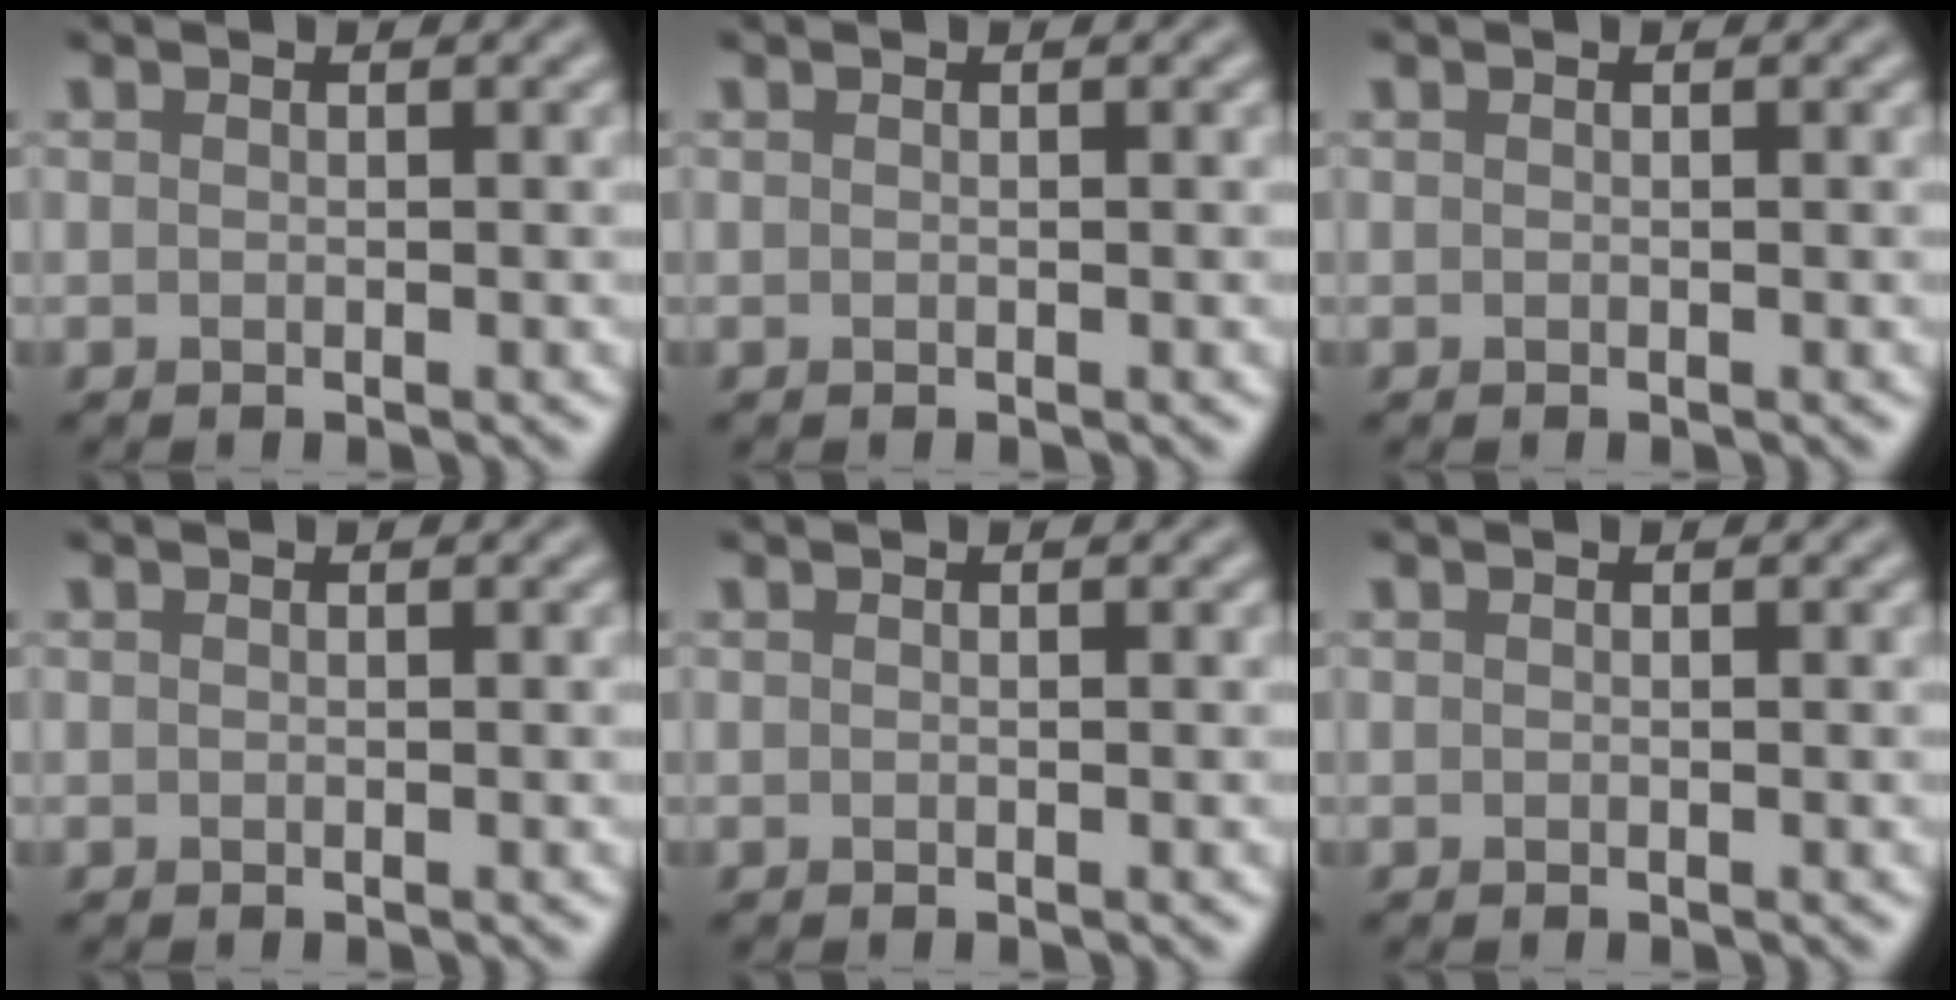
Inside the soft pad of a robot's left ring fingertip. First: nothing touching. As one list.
[{"total": 0.0}, {"total": 0.0}, {"total": 0.0}, {"total": 0.0}, {"total": 0.0}]